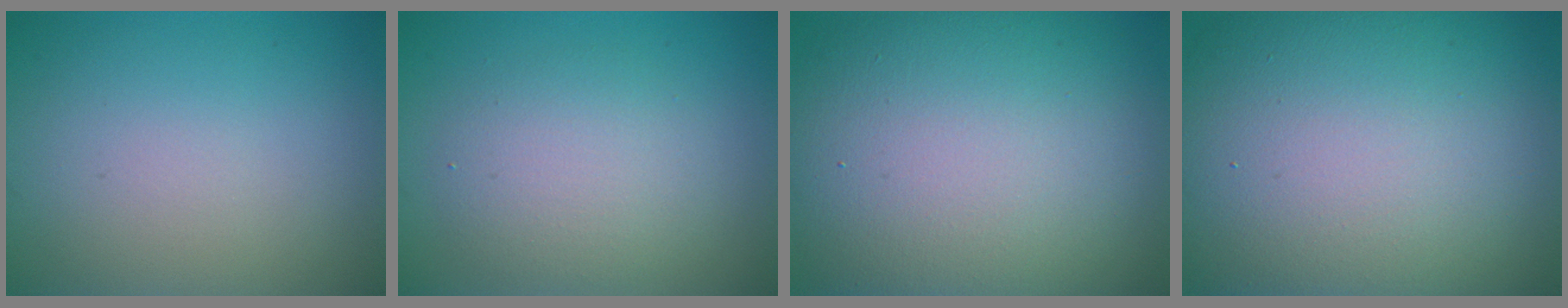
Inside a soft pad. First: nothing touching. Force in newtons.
{"total": 3.7, "press": 3.7, "slide": 0.4}
{"total": 16.0, "press": 16.0, "slide": 1.3}
{"total": 19.8, "press": 19.8, "slide": 1.2}